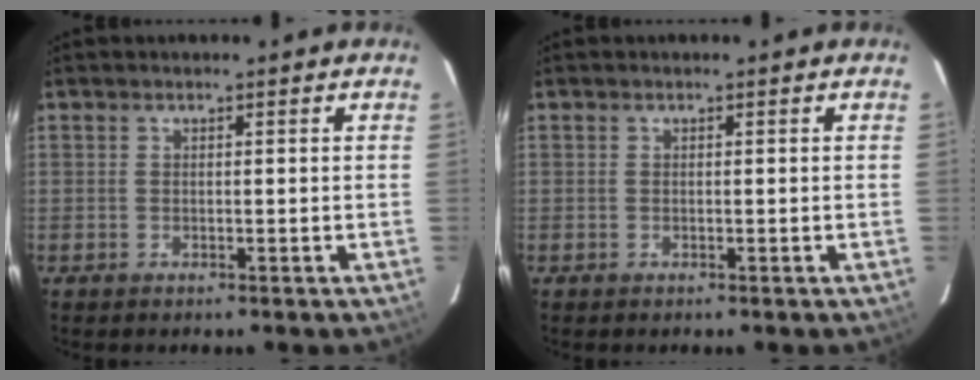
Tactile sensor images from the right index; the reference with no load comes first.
{"total": 0.0}